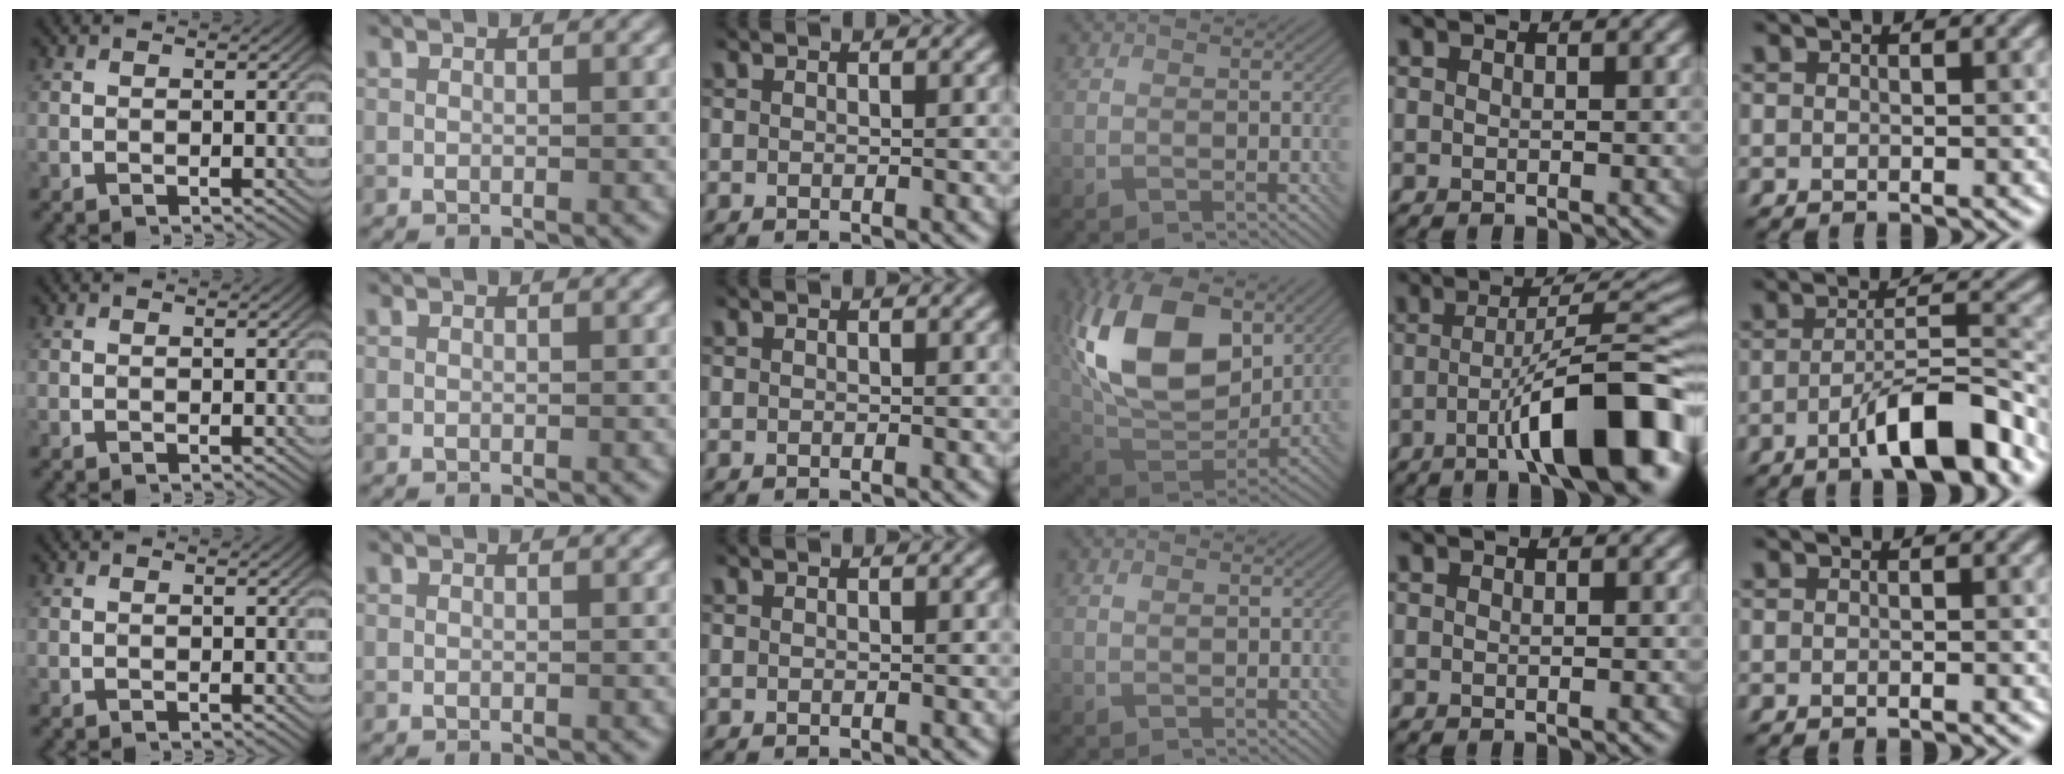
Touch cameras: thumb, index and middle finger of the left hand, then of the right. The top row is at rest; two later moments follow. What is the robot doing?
{"motion": "insert", "object": "bottle cap"}